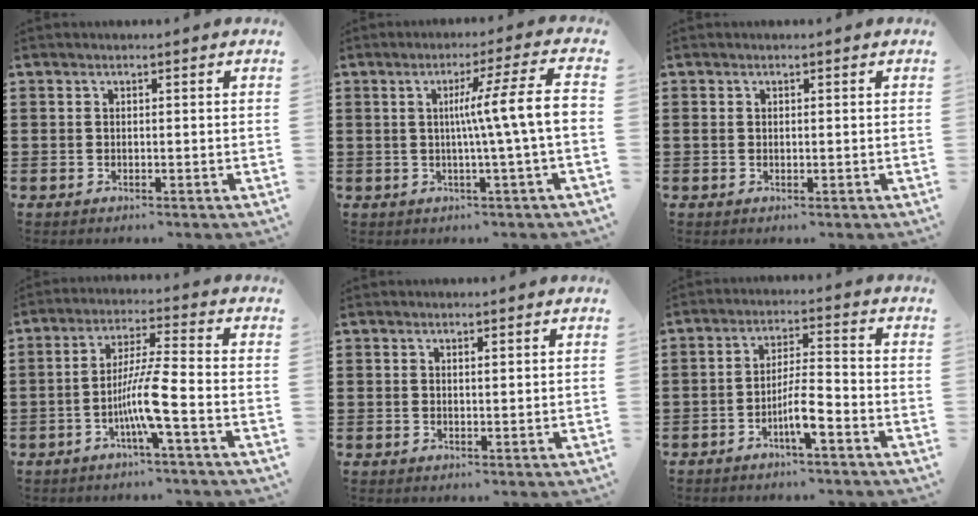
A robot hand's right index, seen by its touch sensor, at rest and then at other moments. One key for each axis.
{"total": 9.2, "fx": 0.0, "fy": -0.5, "fz": 9.2, "tx": -0.157, "ty": -0.008, "tz": -0.008}
{"total": 0.5, "fx": 0.1, "fy": 0.4, "fz": 0.3, "tx": -0.007, "ty": 0.002, "tz": 0.001}
{"total": 7.8, "fx": -3.0, "fy": 0.1, "fz": 7.2, "tx": -0.142, "ty": -0.008, "tz": -0.061}
{"total": 0.7, "fx": 0.4, "fy": 0.2, "fz": 0.5, "tx": -0.010, "ty": 0.001, "tz": 0.007}
{"total": 5.4, "fx": -3.0, "fy": 0.7, "fz": 4.4, "tx": -0.091, "ty": -0.003, "tz": -0.060}